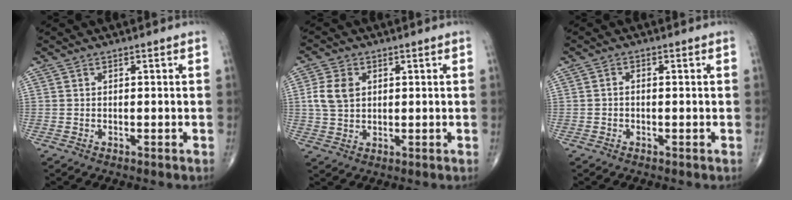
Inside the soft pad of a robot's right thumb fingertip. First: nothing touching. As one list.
[{"total": 6.0, "force": [1.2, 4.3, 4.0], "torque": [-0.076, 0.000, 0.025]}, {"total": 0.8, "force": [-0.3, 0.4, 0.7], "torque": [-0.007, 0.003, -0.008]}]